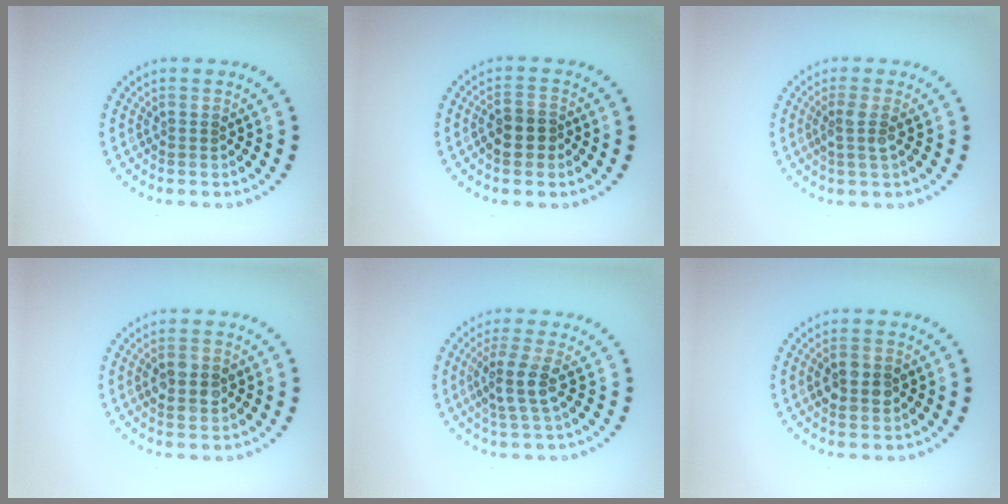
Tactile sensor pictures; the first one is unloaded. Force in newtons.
{"total": 2.6, "press": 2.4, "slide": 1.0}
{"total": 1.8, "press": 1.3, "slide": 1.2}
{"total": 2.6, "press": 2.6, "slide": 0.1}
{"total": 2.9, "press": 2.3, "slide": 1.7}
{"total": 2.9, "press": 2.9, "slide": 0.1}